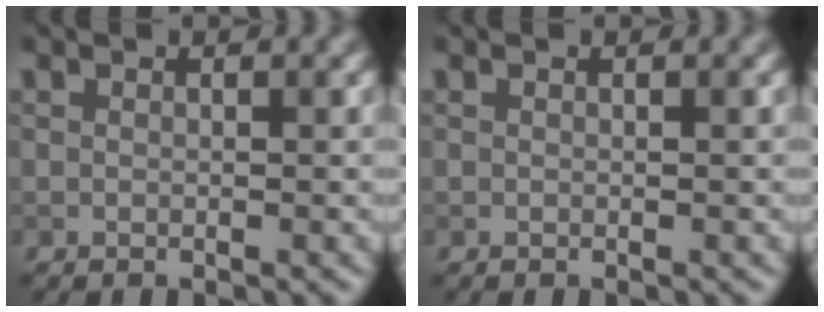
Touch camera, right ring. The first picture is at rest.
{"total": 0.0}